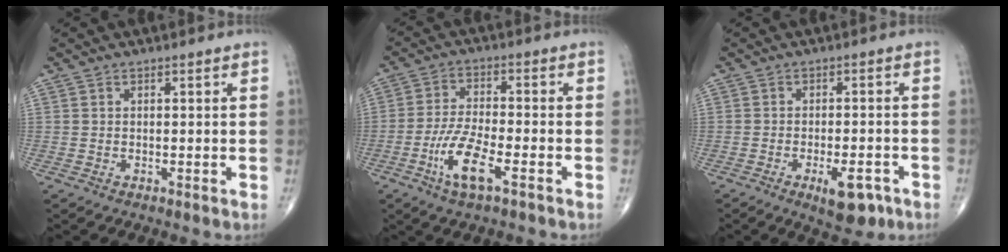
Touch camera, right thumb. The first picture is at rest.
{"total": 8.8, "force": [-4.0, 2.5, 7.4], "torque": [-0.154, 0.016, -0.075]}
{"total": 6.8, "force": [-3.4, 2.7, 5.2], "torque": [-0.065, 0.011, -0.043]}